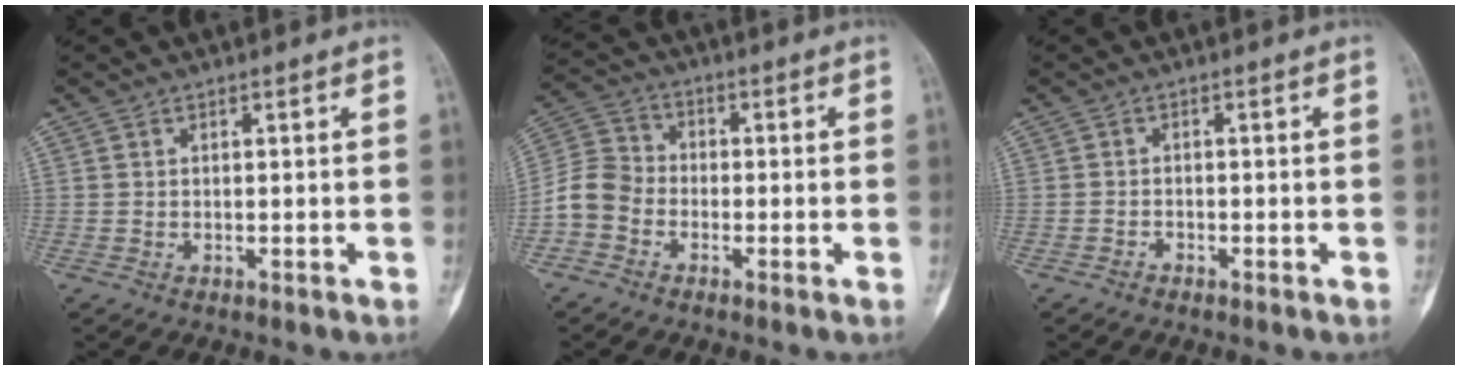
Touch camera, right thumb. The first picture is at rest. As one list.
[{"total": 6.7, "force": [-2.6, 5.5, 2.9], "torque": [-0.048, 0.022, -0.065]}, {"total": 0.9, "force": [-0.8, 0.4, 0.1], "torque": [-0.002, 0.003, -0.017]}]